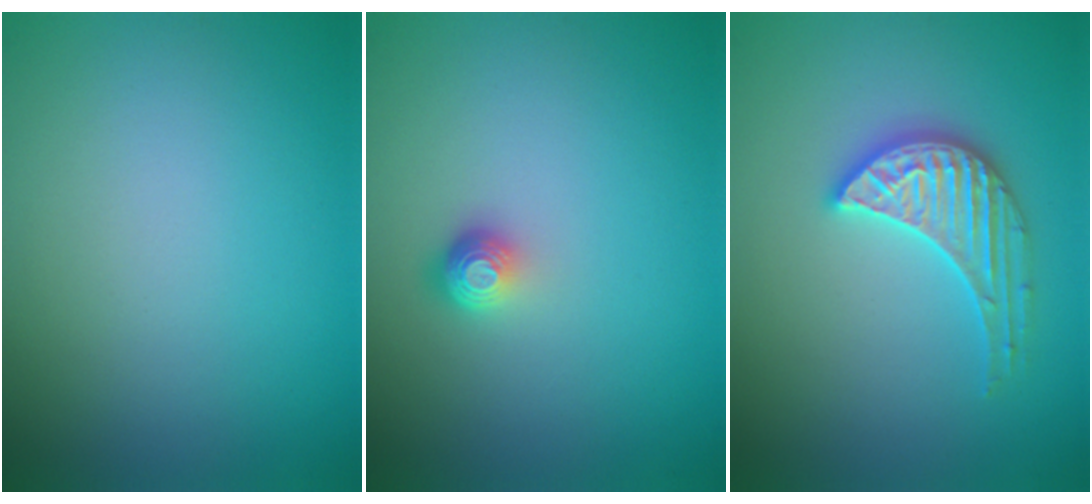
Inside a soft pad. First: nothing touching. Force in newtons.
{"total": 1.6, "press": 1.1, "slide": 1.2}
{"total": 3.3, "press": 3.3, "slide": 0.4}